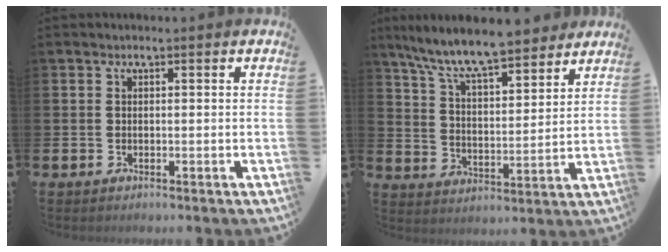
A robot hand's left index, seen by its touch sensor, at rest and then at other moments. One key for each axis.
{"total": 10.0, "fx": 9.2, "fy": 1.7, "fz": 3.6, "tx": -0.101, "ty": -0.055, "tz": 0.162}